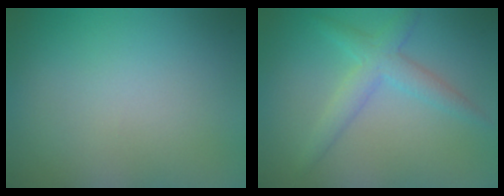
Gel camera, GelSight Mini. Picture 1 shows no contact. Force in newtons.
{"total": 3.0, "press": 3.0, "slide": 0.1}